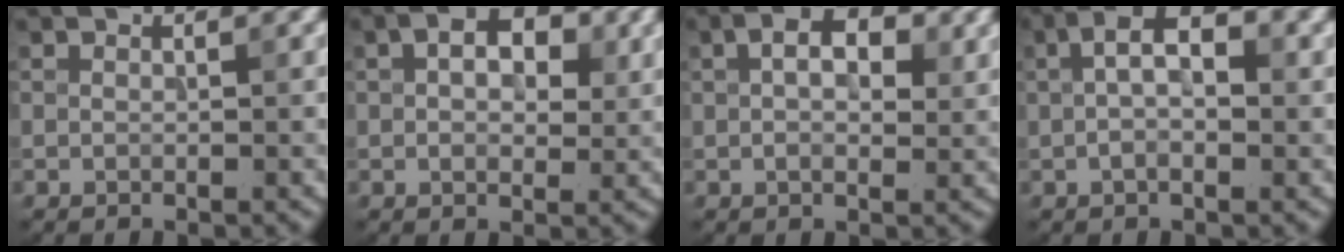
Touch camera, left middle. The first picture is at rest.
{"total": 4.6, "force": [1.2, 2.7, 3.5], "torque": [-0.044, 0.000, 0.015]}
{"total": 4.6, "force": [1.3, 2.5, 3.7], "torque": [-0.051, 0.001, 0.014]}
{"total": 4.4, "force": [0.4, 2.0, 3.9], "torque": [-0.070, 0.010, 0.000]}